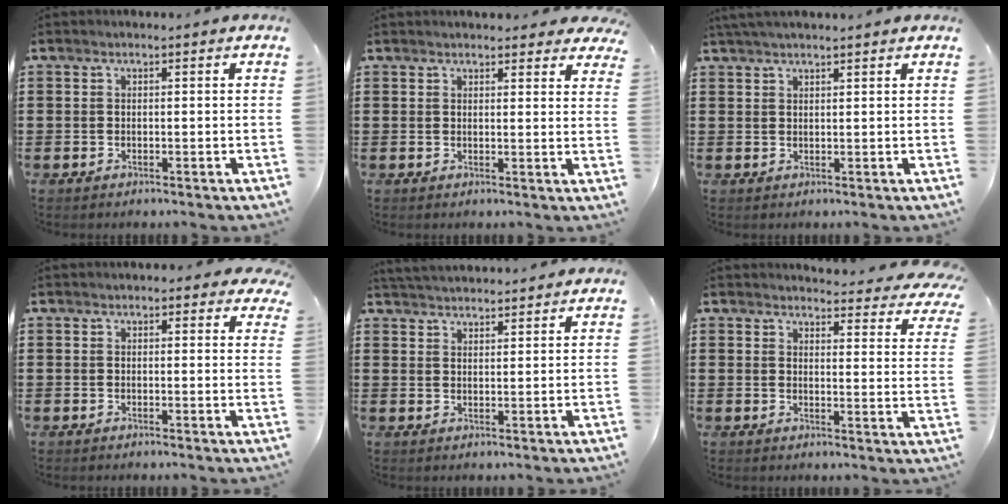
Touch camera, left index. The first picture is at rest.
{"total": 2.5, "force": [2.4, 0.6, 0.4], "torque": [-0.007, -0.005, 0.045]}
{"total": 1.7, "force": [1.6, -0.1, 0.5], "torque": [-0.014, 0.002, 0.031]}
{"total": 1.8, "force": [1.6, 0.6, 0.5], "torque": [-0.007, 0.000, 0.029]}
{"total": 3.3, "force": [3.3, 0.0, 0.1], "torque": [-0.012, -0.008, 0.062]}
{"total": 3.9, "force": [3.8, 0.1, 0.8], "torque": [-0.018, -0.029, 0.064]}